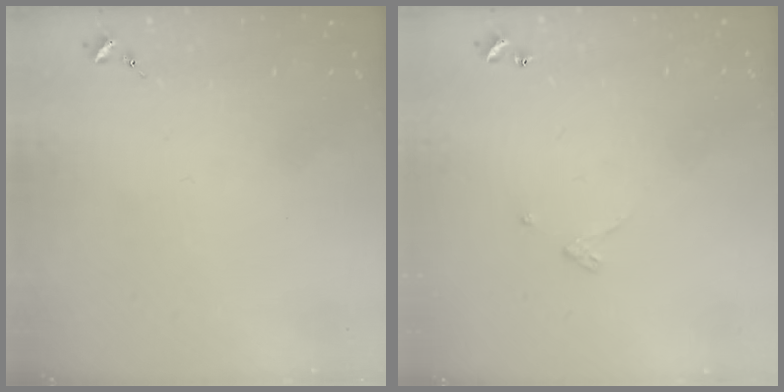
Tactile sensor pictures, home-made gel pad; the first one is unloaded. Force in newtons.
{"total": 2.4, "press": 2.4, "slide": 0.2}